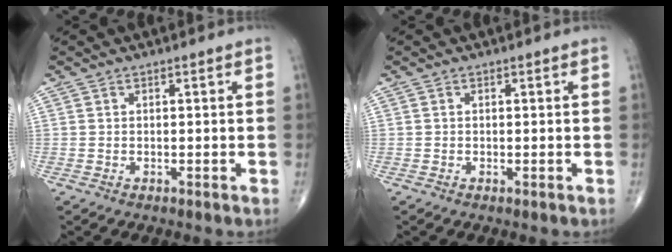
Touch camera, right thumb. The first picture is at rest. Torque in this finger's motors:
{"motor_torque": [0.43, -0.27, -0.33, -0.17, -0.02]}